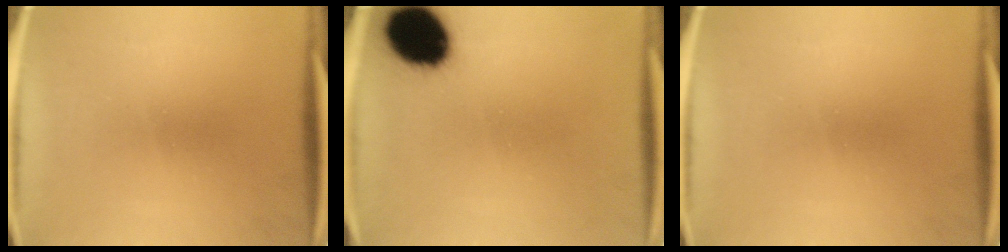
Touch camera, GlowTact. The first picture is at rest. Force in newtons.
{"total": 15.4}
{"total": 0.0}